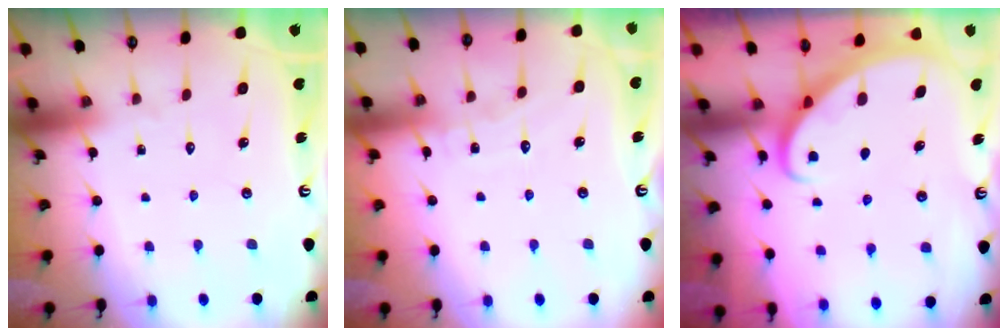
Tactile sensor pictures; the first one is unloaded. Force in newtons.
{"total": 5.2, "press": 5.2, "slide": 0.5}
{"total": 2.9, "press": 2.9, "slide": 0.2}